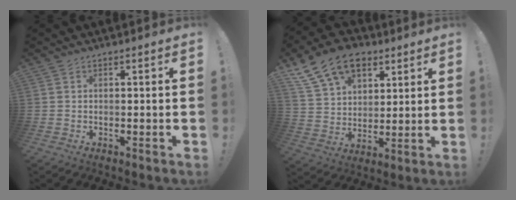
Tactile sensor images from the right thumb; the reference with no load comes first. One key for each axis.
{"total": 16.5, "fx": 9.1, "fy": 11.0, "fz": 8.4, "tx": -0.138, "ty": -0.046, "tz": 0.173}